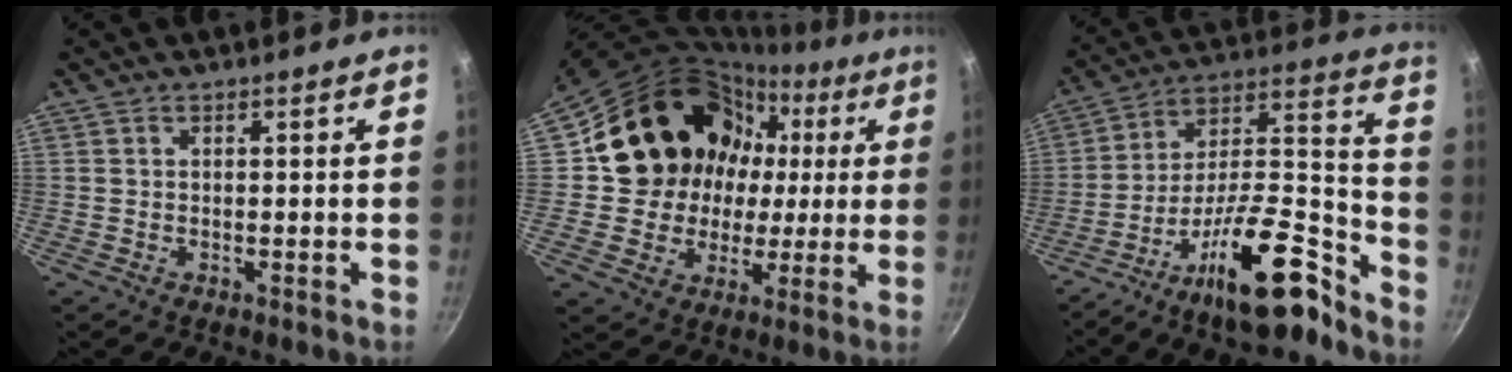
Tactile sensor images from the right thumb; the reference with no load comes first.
{"total": 19.3, "force": [3.1, 17.5, 7.4], "torque": [-0.101, 0.025, 0.057]}
{"total": 20.3, "force": [-14.2, 6.0, 13.2], "torque": [-0.167, 0.119, -0.246]}